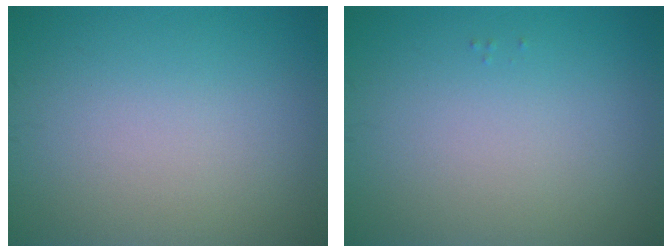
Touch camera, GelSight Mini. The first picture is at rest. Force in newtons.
{"total": 0.0}